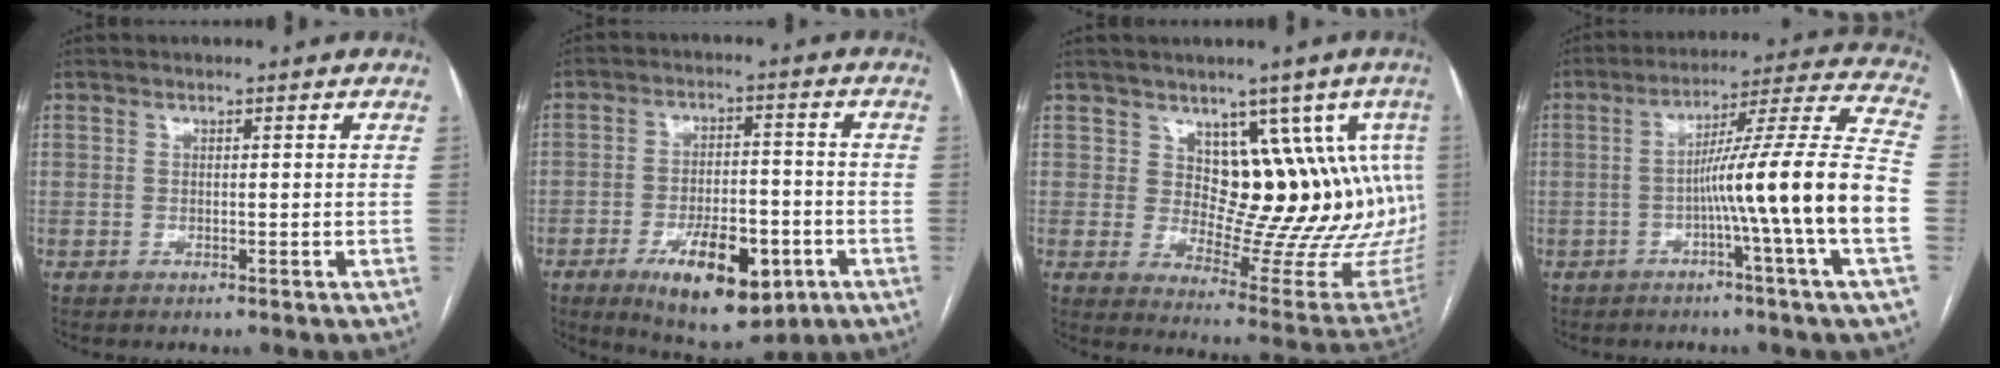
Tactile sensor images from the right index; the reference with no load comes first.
{"total": 13.5, "force": [-6.2, 5.4, 10.7], "torque": [-0.171, -0.004, -0.088]}
{"total": 14.6, "force": [5.0, 7.5, 11.5], "torque": [-0.119, -0.003, 0.070]}
{"total": 16.8, "force": [-4.1, -2.6, 16.1], "torque": [-0.240, 0.009, -0.075]}